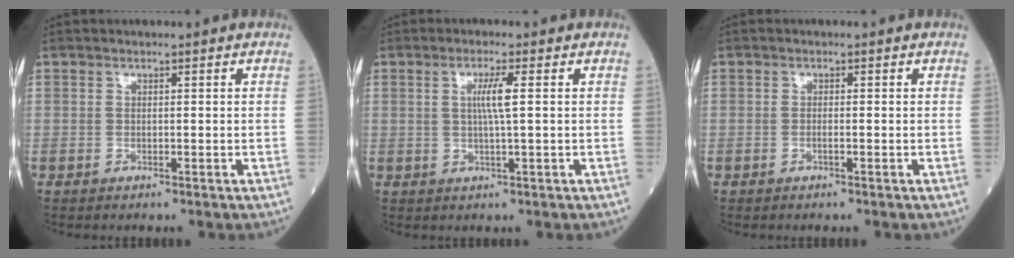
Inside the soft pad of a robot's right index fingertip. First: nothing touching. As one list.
[{"total": 3.6, "force": [0.6, -0.5, 3.5], "torque": [-0.068, -0.002, 0.009]}, {"total": 0.7, "force": [-0.3, 0.0, 0.6], "torque": [-0.013, 0.000, -0.005]}]